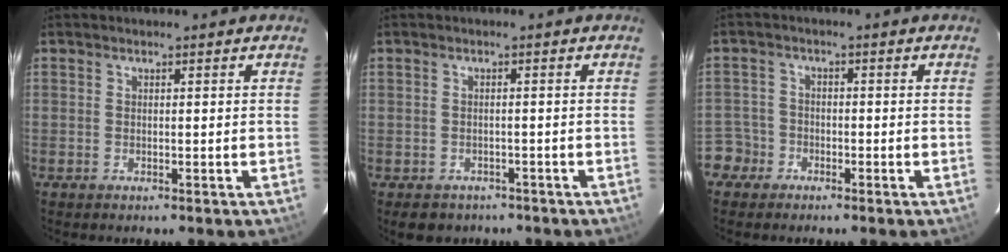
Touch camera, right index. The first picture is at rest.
{"total": 4.6, "force": [-3.0, 3.4, 1.0], "torque": [-0.014, 0.007, -0.036]}
{"total": 4.3, "force": [-2.5, 3.5, -0.5], "torque": [0.013, 0.026, -0.051]}